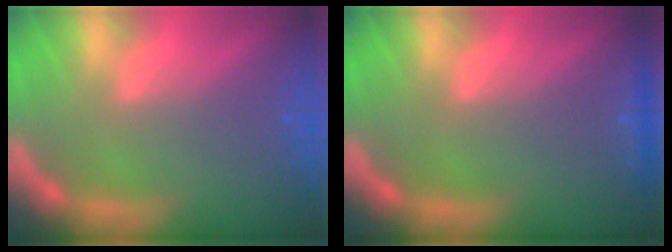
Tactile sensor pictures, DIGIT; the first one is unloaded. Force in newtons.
{"total": 0.9}